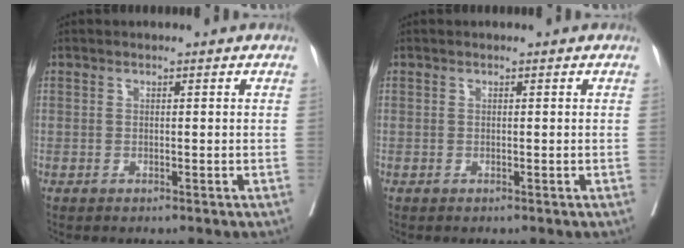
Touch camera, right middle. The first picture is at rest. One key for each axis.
{"total": 0.0}